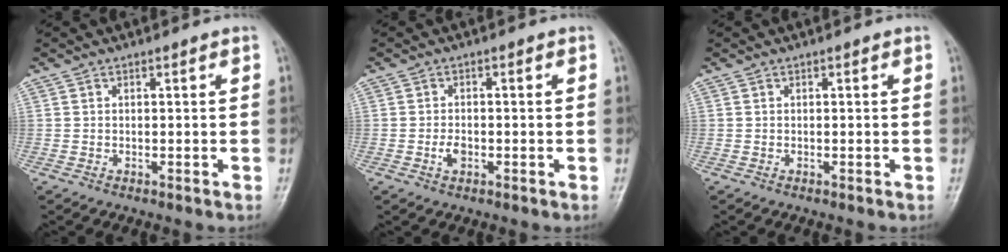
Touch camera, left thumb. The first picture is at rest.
{"total": 2.4, "force": [-0.8, 1.5, 1.6], "torque": [-0.025, 0.003, -0.017]}
{"total": 0.0}